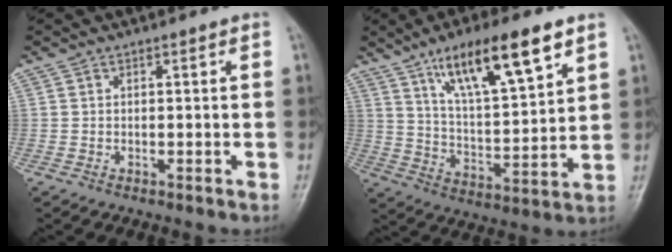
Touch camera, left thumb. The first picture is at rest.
{"total": 16.7, "force": [9.6, 4.4, 13.0], "torque": [-0.204, -0.036, 0.174]}